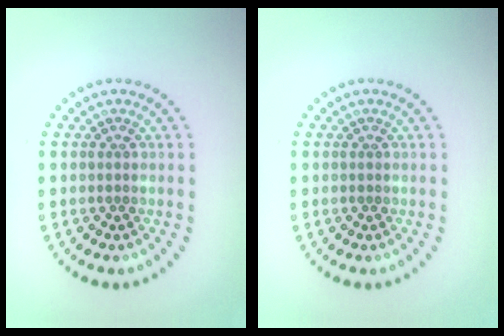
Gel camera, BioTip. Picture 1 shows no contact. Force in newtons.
{"total": 0.0}